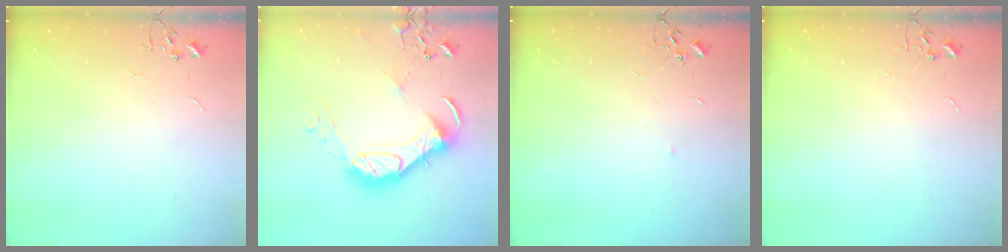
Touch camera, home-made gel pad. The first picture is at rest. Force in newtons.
{"total": 18.8, "press": 18.7, "slide": 2.0}
{"total": 3.3, "press": 3.3, "slide": 0.5}
{"total": 0.0}